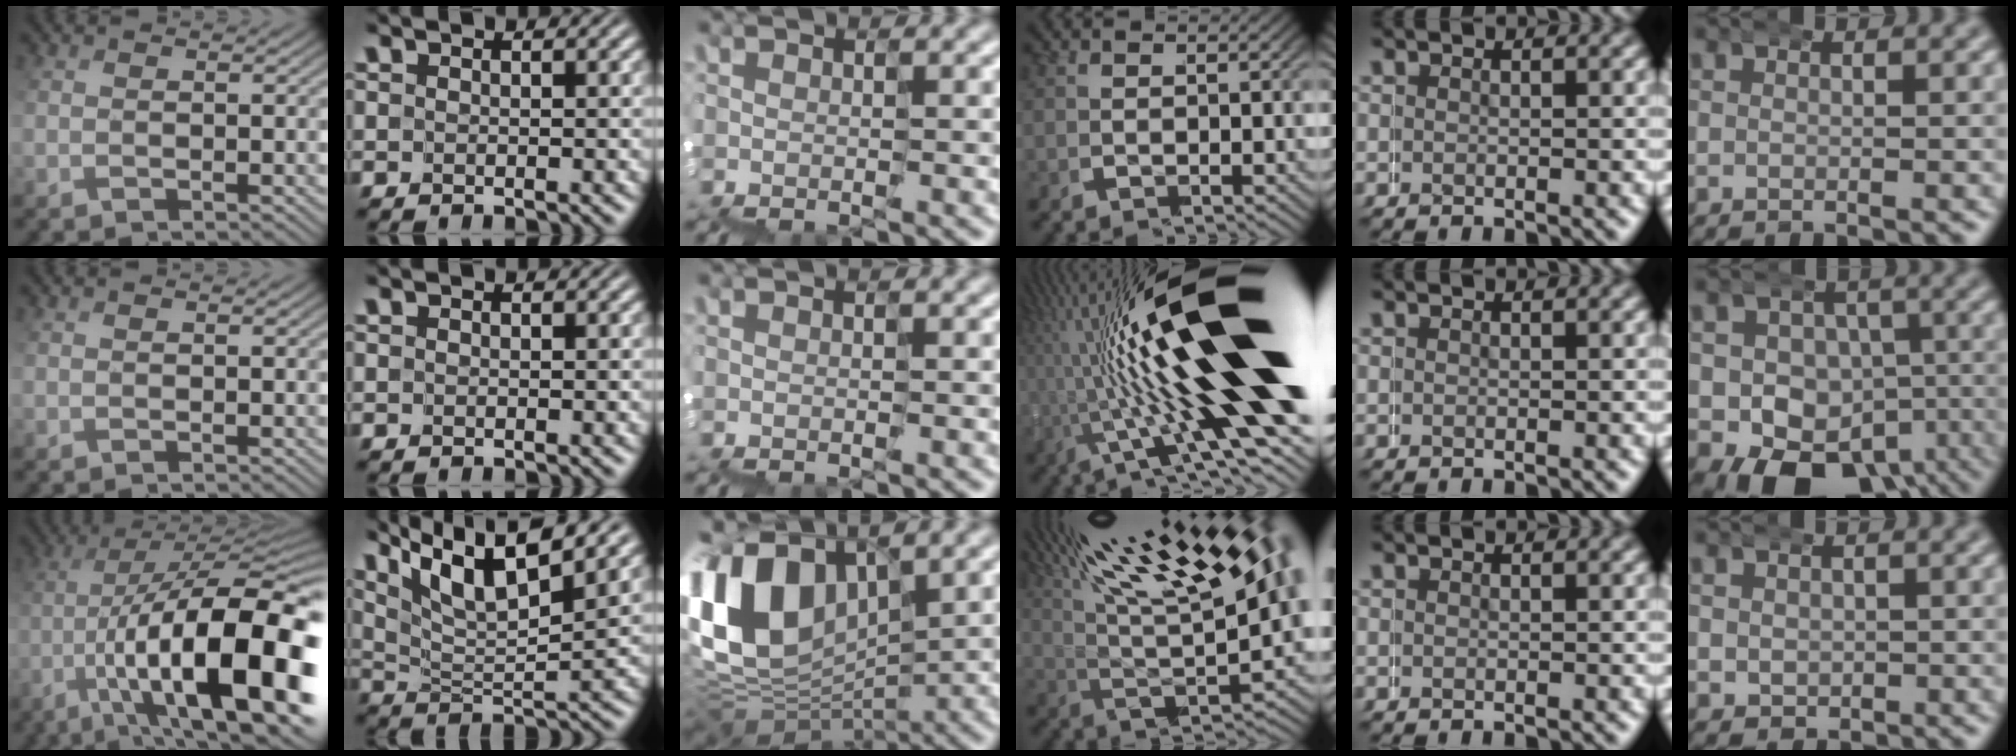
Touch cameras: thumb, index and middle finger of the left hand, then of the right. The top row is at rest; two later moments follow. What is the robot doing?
{"motion": "wrap", "object": "duck tape"}